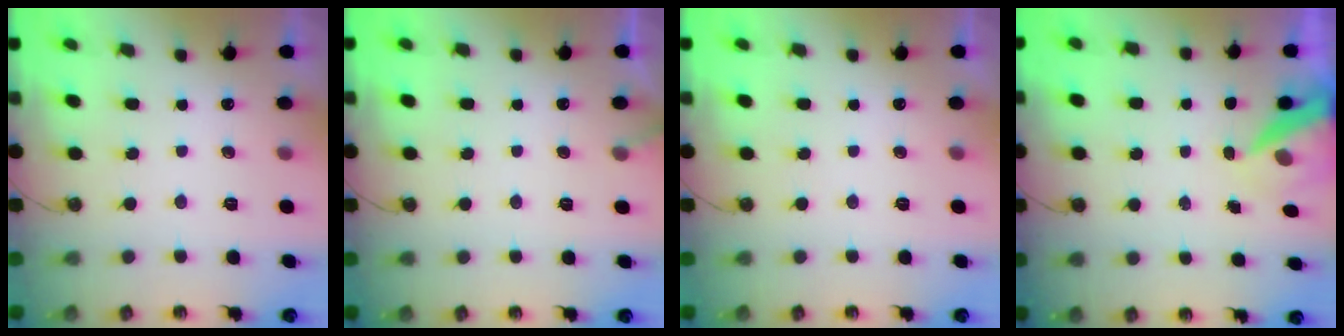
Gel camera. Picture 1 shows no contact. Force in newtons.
{"total": 2.5, "press": 2.5, "slide": 0.2}
{"total": 0.0}
{"total": 7.6, "press": 7.5, "slide": 0.9}